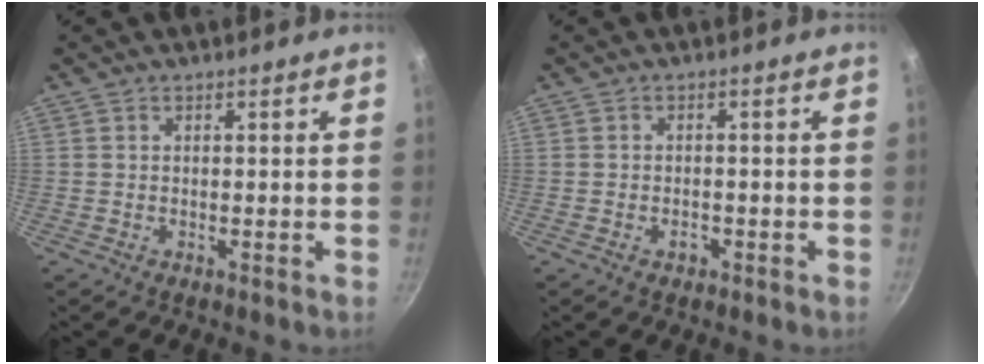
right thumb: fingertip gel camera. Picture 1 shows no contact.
{"total": 1.7, "force": [-0.9, 1.2, 0.8], "torque": [-0.008, 0.009, -0.012]}